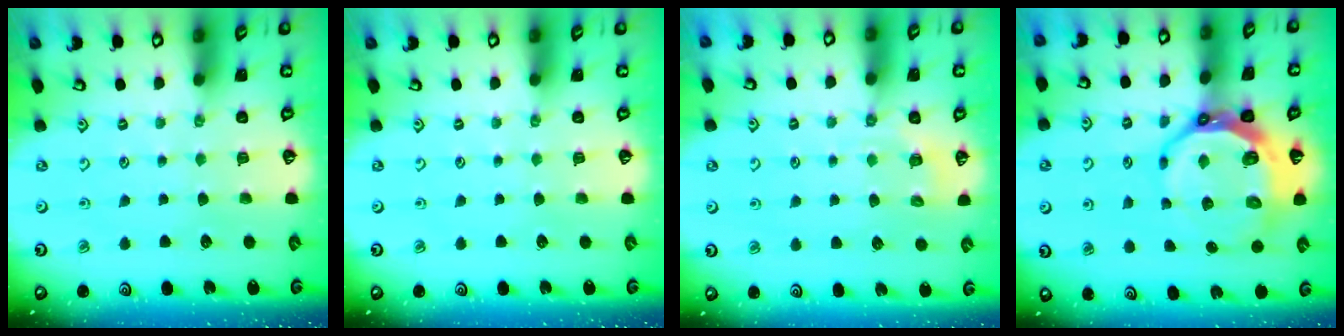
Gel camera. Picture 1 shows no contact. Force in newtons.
{"total": 0.0}
{"total": 2.9, "press": 2.6, "slide": 1.2}
{"total": 14.0, "press": 13.2, "slide": 4.7}